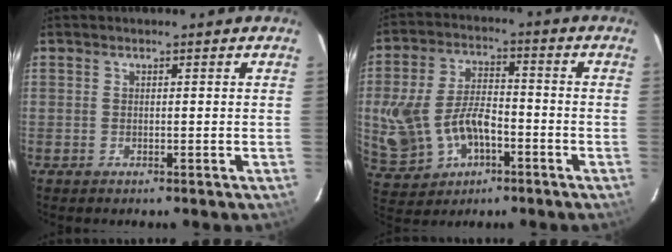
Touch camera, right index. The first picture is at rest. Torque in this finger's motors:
{"motor_torque": [0.80, 0.37, 0.33, 0.10]}